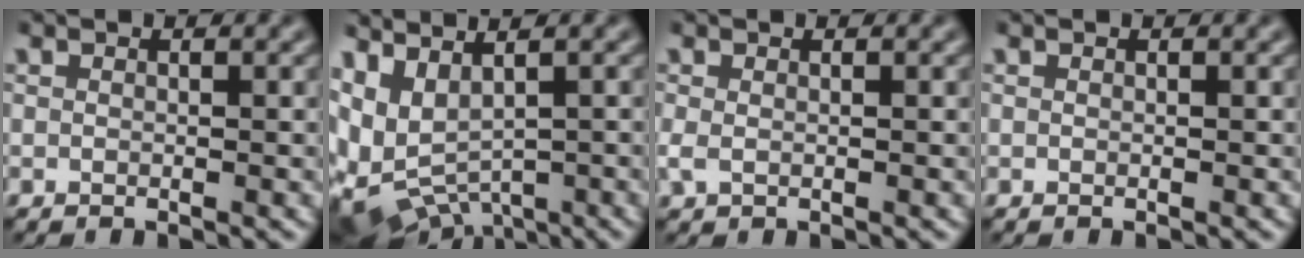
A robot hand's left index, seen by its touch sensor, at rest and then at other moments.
{"total": 7.2, "force": [-0.4, 4.7, 5.4], "torque": [-0.108, -0.019, 0.033]}
{"total": 1.2, "force": [-0.3, 0.8, 0.8], "torque": [-0.023, 0.001, -0.005]}
{"total": 0.0}